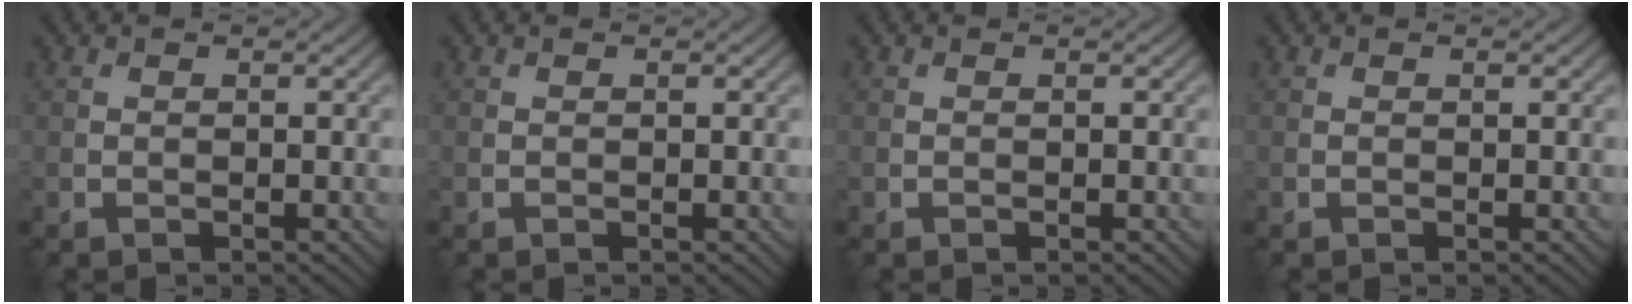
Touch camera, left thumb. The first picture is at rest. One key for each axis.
{"total": 0.0}
{"total": 0.0}
{"total": 0.0}